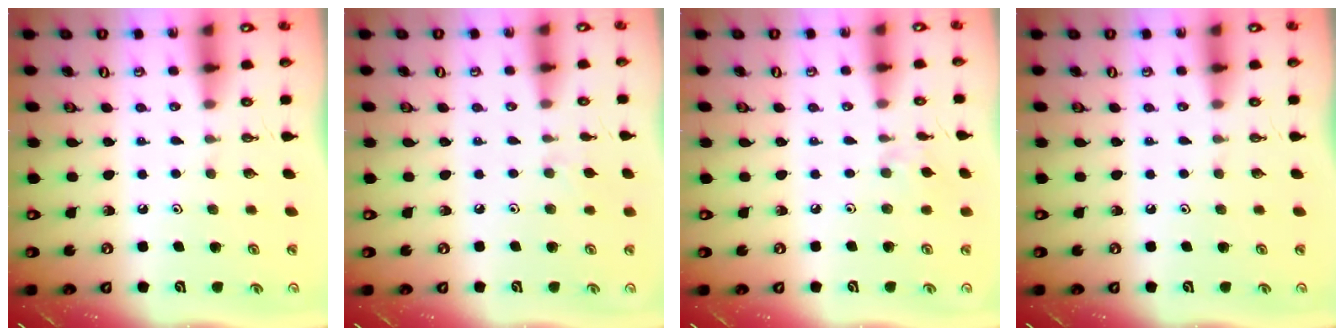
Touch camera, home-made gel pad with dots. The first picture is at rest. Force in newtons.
{"total": 6.1, "press": 6.0, "slide": 0.9}
{"total": 2.1, "press": 2.1, "slide": 0.5}
{"total": 0.0}